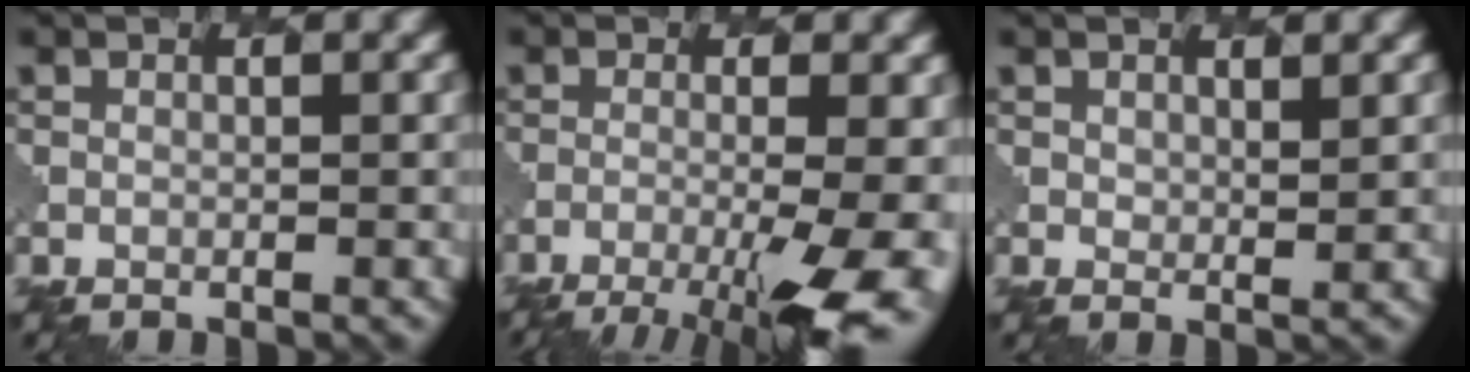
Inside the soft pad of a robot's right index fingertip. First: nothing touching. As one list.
[{"total": 8.3, "force": [-4.1, 2.0, 7.0], "torque": [-0.109, -0.016, -0.057]}, {"total": 1.3, "force": [1.2, 0.4, 0.5], "torque": [-0.009, -0.001, 0.027]}]